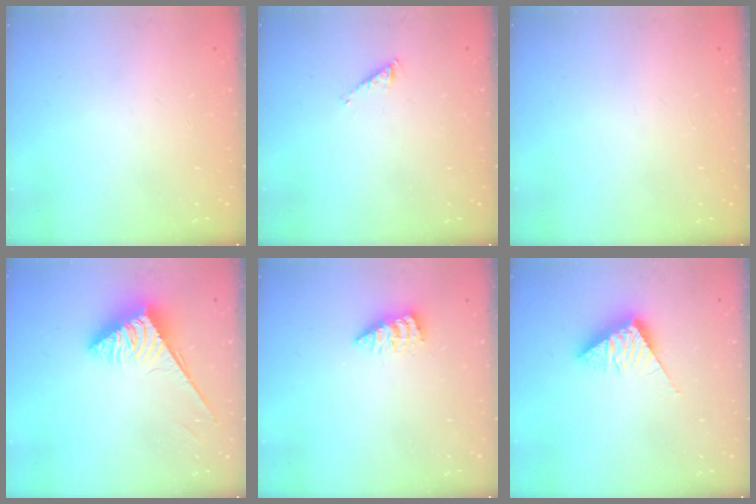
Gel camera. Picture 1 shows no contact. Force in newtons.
{"total": 2.9, "press": 2.9, "slide": 0.5}
{"total": 0.0}
{"total": 3.6, "press": 3.5, "slide": 0.6}
{"total": 2.5, "press": 2.5, "slide": 0.1}
{"total": 7.9, "press": 7.9, "slide": 0.4}